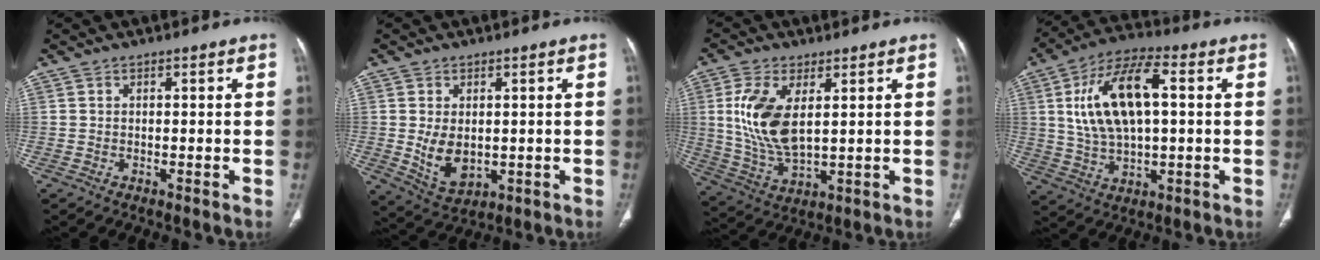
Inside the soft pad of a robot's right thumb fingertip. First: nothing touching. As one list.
[{"total": 7.0, "force": [-0.1, 4.6, 5.3], "torque": [-0.082, -0.015, 0.016]}, {"total": 12.6, "force": [2.7, 6.2, 10.7], "torque": [-0.223, -0.015, 0.064]}, {"total": 16.4, "force": [2.9, 7.6, 14.2], "torque": [-0.262, 0.016, 0.053]}]